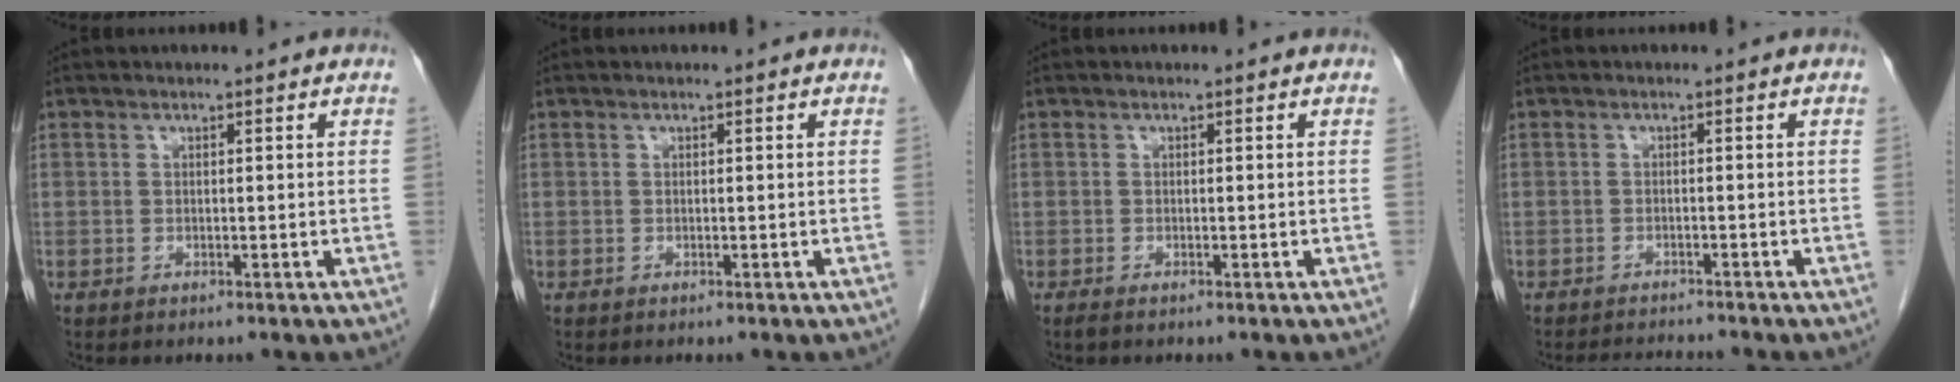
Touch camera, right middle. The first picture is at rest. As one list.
[{"total": 0.0}, {"total": 0.6, "force": [-0.5, 0.1, 0.3], "torque": [-0.012, -0.003, -0.008]}, {"total": 3.2, "force": [-3.2, -0.1, 0.4], "torque": [-0.009, -0.015, -0.049]}]